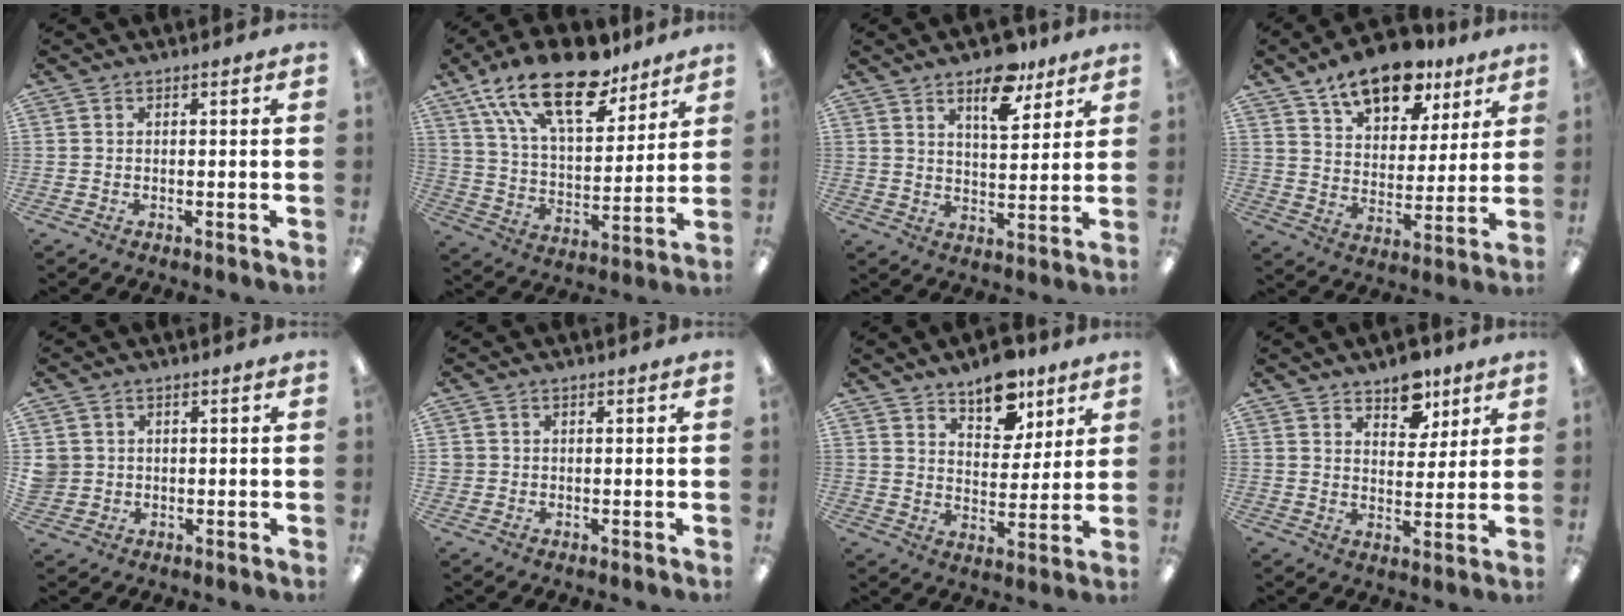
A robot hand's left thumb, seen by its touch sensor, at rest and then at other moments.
{"total": 22.2, "force": [15.1, 9.4, 13.3], "torque": [-0.232, -0.078, 0.267]}
{"total": 10.9, "force": [7.5, 4.5, 6.5], "torque": [-0.081, -0.041, 0.125]}
{"total": 15.0, "force": [11.5, 6.9, 6.7], "torque": [-0.106, -0.062, 0.203]}
{"total": 2.8, "force": [0.7, 2.7, 0.1], "torque": [-0.010, 0.004, 0.014]}
{"total": 1.1, "force": [0.2, 1.0, 0.2], "torque": [-0.004, 0.003, 0.004]}
{"total": 10.9, "force": [8.4, 5.6, 4.4], "torque": [-0.041, -0.052, 0.147]}
{"total": 8.4, "force": [6.4, 4.6, 3.0], "torque": [-0.025, -0.038, 0.110]}